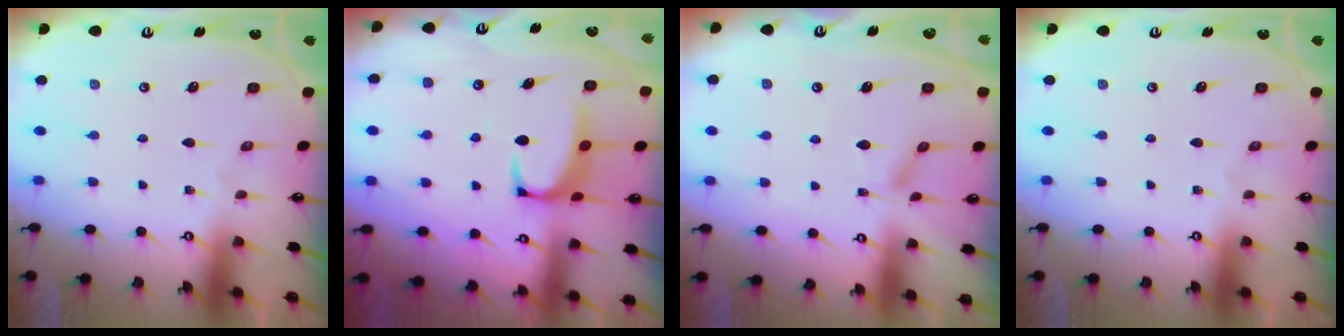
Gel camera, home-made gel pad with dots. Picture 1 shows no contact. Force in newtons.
{"total": 2.5, "press": 2.4, "slide": 0.8}
{"total": 2.1, "press": 2.0, "slide": 0.5}
{"total": 0.0}